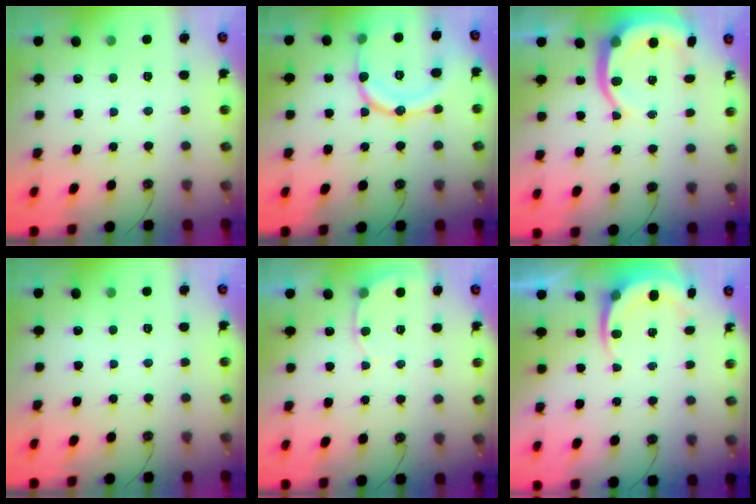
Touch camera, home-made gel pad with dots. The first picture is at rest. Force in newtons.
{"total": 15.7, "press": 15.6, "slide": 1.5}
{"total": 10.0, "press": 9.9, "slide": 1.2}
{"total": 0.0}
{"total": 5.2, "press": 5.2, "slide": 0.3}
{"total": 7.1, "press": 6.9, "slide": 1.6}